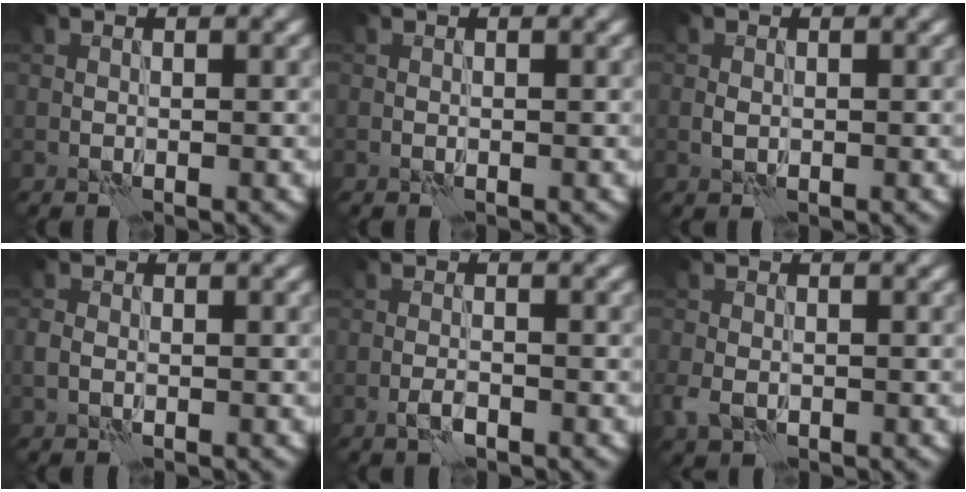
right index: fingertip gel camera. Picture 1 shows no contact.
{"total": 0.0}
{"total": 0.7, "force": [0.1, 0.6, 0.4], "torque": [-0.012, -0.002, 0.000]}
{"total": 1.0, "force": [-0.1, 0.9, 0.5], "torque": [-0.014, 0.001, -0.007]}
{"total": 1.2, "force": [-0.7, 0.5, 0.9], "torque": [-0.021, 0.001, -0.017]}
{"total": 2.1, "force": [-0.6, 1.7, 1.1], "torque": [-0.028, -0.006, -0.015]}